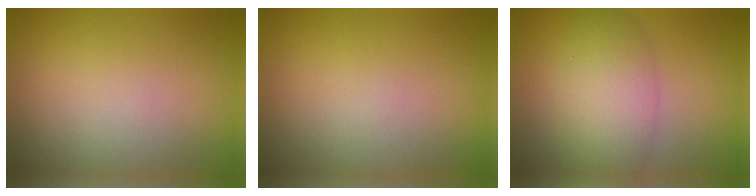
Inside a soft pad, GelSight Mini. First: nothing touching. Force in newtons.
{"total": 0.0}
{"total": 5.6, "press": 5.6, "slide": 0.2}